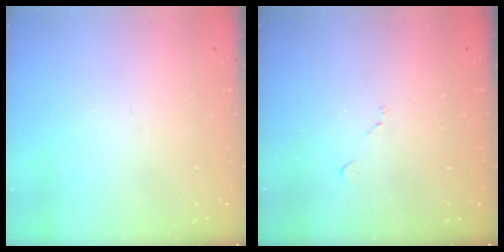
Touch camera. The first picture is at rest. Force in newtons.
{"total": 7.2, "press": 7.2, "slide": 0.9}